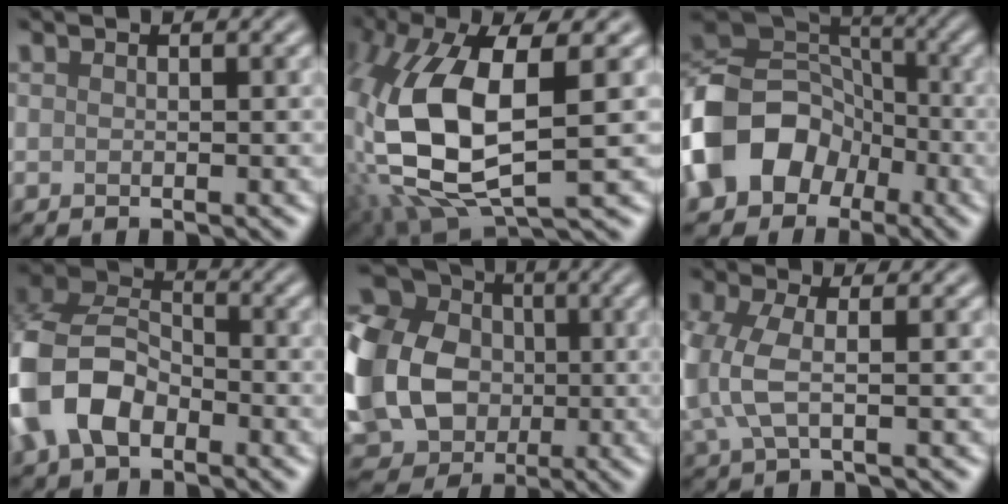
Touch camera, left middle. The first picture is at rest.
{"total": 13.1, "force": [0.1, 6.5, 11.3], "torque": [-0.257, -0.025, 0.009]}
{"total": 12.5, "force": [-4.9, 9.9, 5.8], "torque": [-0.127, 0.008, -0.114]}
{"total": 9.6, "force": [-2.9, 6.7, 6.3], "torque": [-0.154, -0.003, -0.067]}
{"total": 19.9, "force": [-0.1, 17.0, 10.4], "torque": [-0.255, 0.007, -0.044]}
{"total": 4.7, "force": [-0.3, 2.4, 4.1], "torque": [-0.114, 0.000, -0.010]}